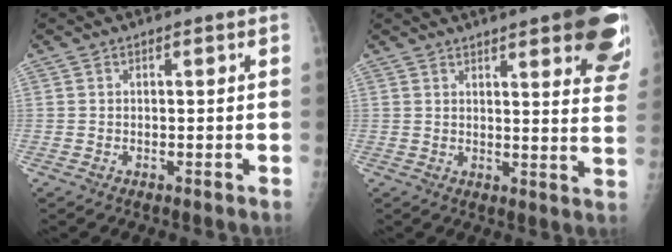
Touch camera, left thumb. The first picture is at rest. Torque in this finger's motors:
{"motor_torque": [1.91, 1.65, 1.34, -1.24, 0.31]}